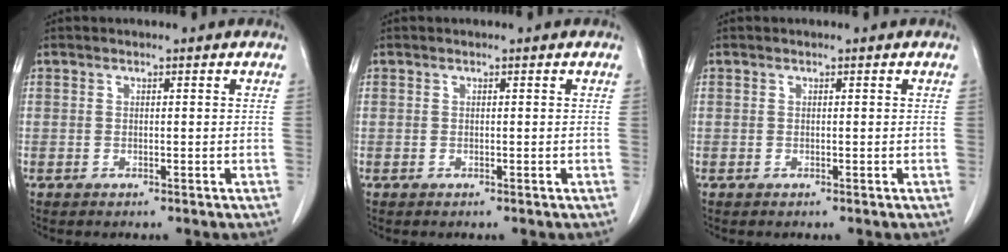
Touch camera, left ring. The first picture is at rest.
{"total": 0.0}
{"total": 0.0}